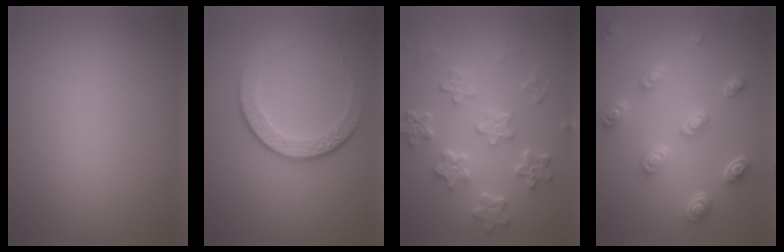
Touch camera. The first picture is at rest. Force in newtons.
{"total": 4.2, "press": 3.1, "slide": 2.8}
{"total": 6.0, "press": 4.6, "slide": 3.8}
{"total": 4.9, "press": 3.7, "slide": 3.2}